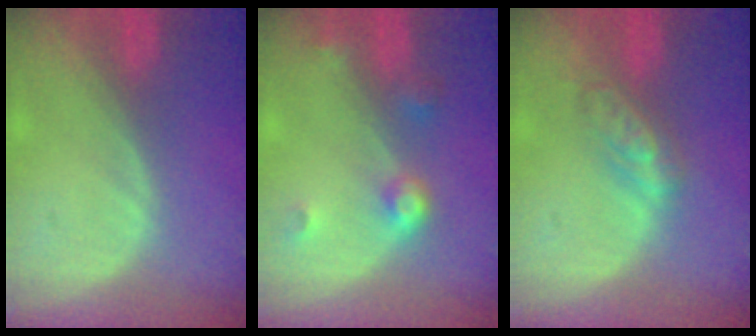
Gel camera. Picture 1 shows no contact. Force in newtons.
{"total": 3.9, "press": 3.6, "slide": 1.4}
{"total": 4.8, "press": 4.5, "slide": 1.6}